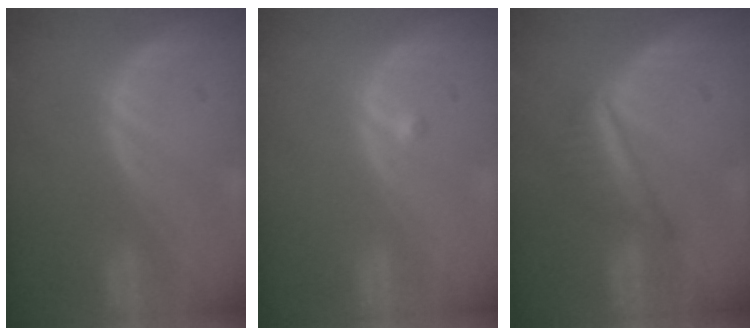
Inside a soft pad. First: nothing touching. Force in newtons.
{"total": 0.7, "press": 0.5, "slide": 0.4}
{"total": 5.3, "press": 5.3, "slide": 0.2}